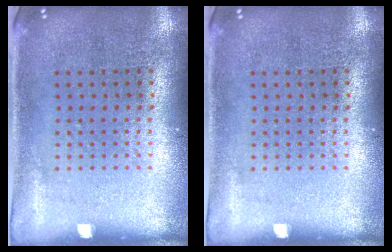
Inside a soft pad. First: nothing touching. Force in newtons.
{"total": 0.0}